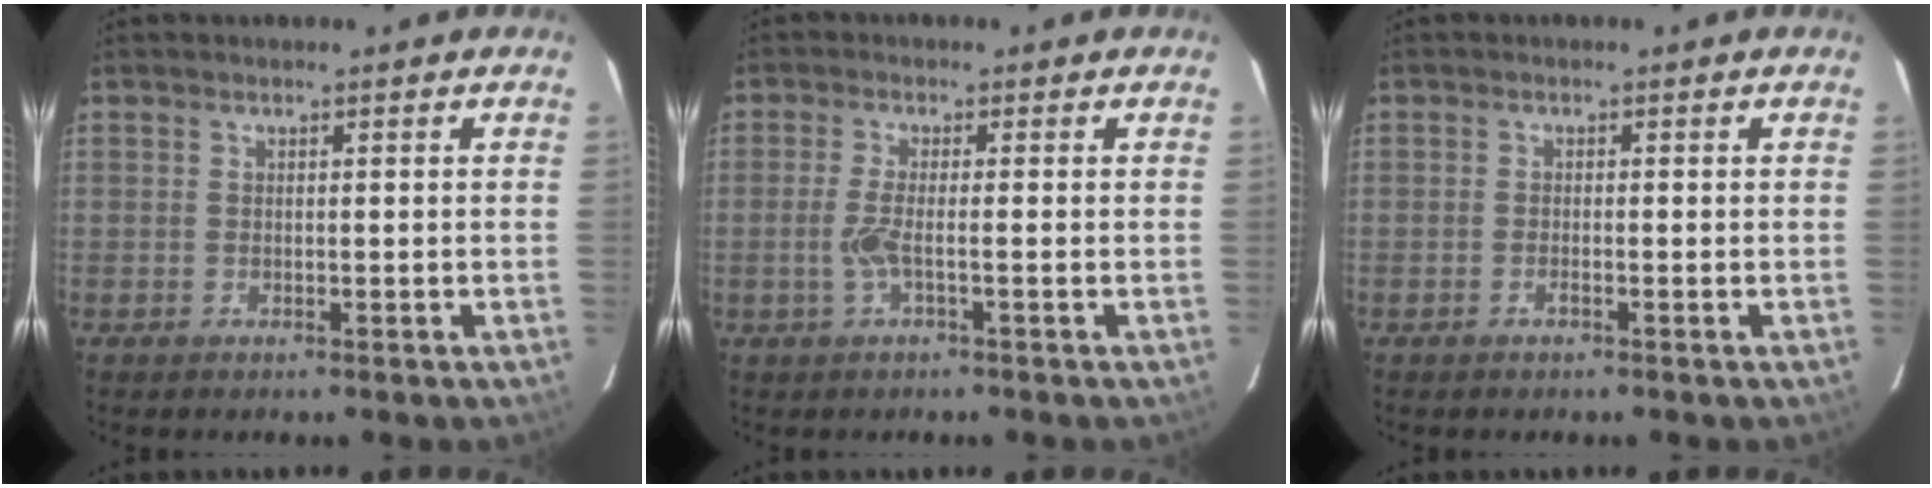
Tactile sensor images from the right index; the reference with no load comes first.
{"total": 2.9, "force": [-0.8, 0.1, 2.8], "torque": [-0.066, -0.004, -0.017]}
{"total": 0.8, "force": [-0.5, 0.1, 0.6], "torque": [-0.016, 0.000, -0.008]}